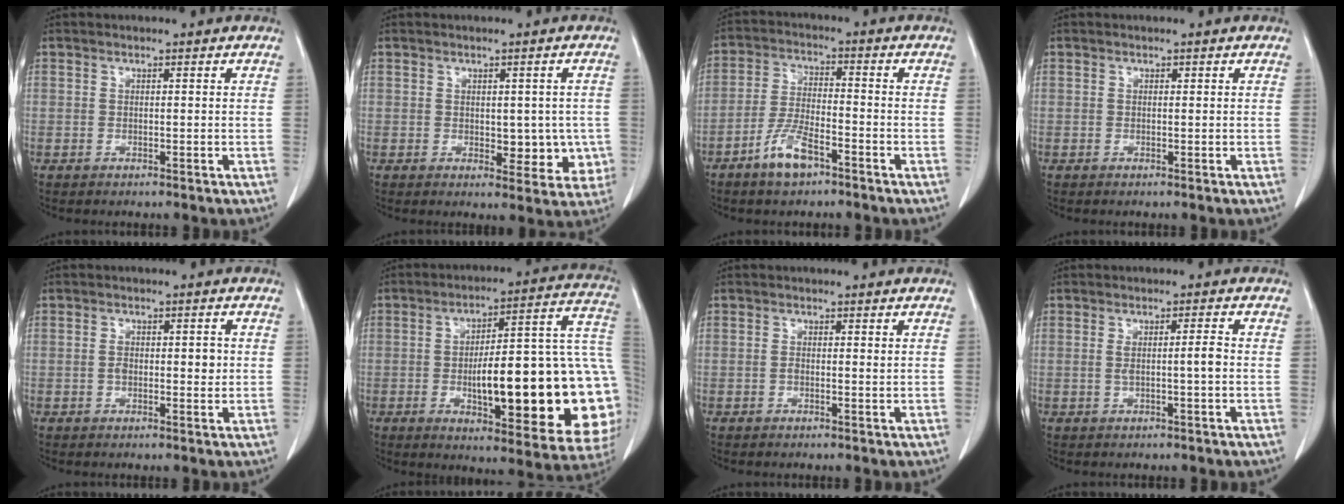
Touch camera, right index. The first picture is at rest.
{"total": 5.9, "force": [-0.4, 3.6, 4.6], "torque": [-0.036, 0.005, 0.004]}
{"total": 6.6, "force": [-4.2, 1.9, 4.7], "torque": [-0.104, -0.002, -0.082]}
{"total": 0.0}
{"total": 3.5, "force": [0.0, 1.8, 3.0], "torque": [-0.051, 0.007, 0.003]}
{"total": 28.3, "force": [-3.8, 5.9, 27.4], "torque": [-0.286, 0.019, -0.048]}
{"total": 0.8, "force": [0.0, 0.3, 0.7], "torque": [-0.013, 0.000, 0.000]}
{"total": 2.7, "force": [-0.2, -0.1, 2.7], "torque": [-0.051, 0.003, -0.001]}